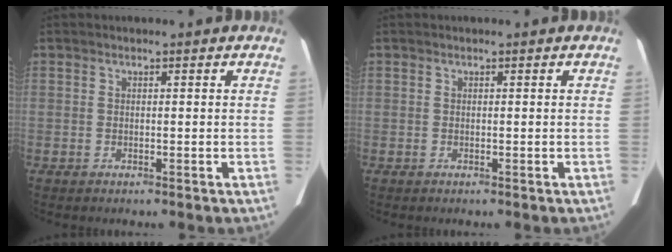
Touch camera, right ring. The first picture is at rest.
{"total": 0.0}